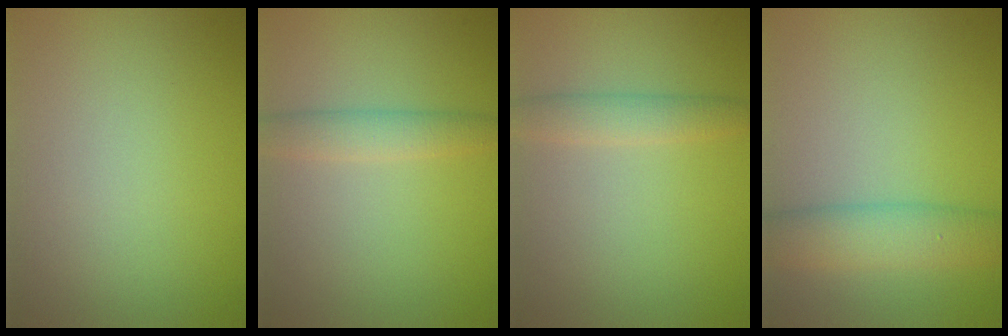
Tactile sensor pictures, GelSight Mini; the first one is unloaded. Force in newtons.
{"total": 2.4, "press": 2.4, "slide": 0.1}
{"total": 2.2, "press": 2.2, "slide": 0.0}
{"total": 4.5, "press": 4.5, "slide": 0.2}